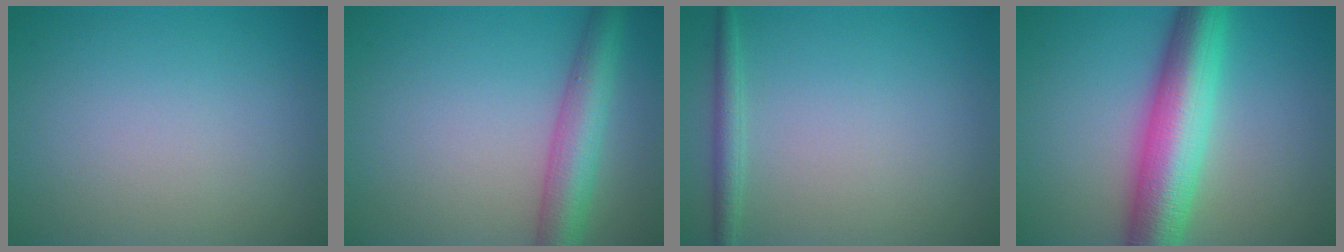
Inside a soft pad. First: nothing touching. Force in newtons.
{"total": 5.2, "press": 5.2, "slide": 0.1}
{"total": 1.7, "press": 1.7, "slide": 0.1}
{"total": 9.1, "press": 9.1, "slide": 0.1}